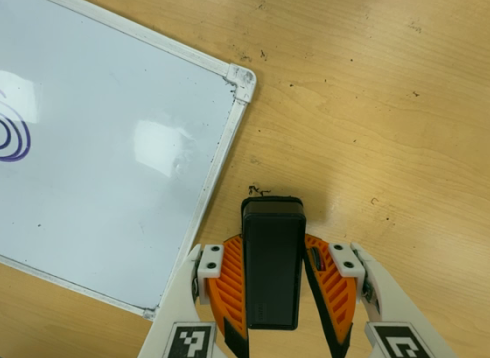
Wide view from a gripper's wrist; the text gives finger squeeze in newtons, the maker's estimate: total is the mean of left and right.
{"total": 3.3, "left": 2.3, "right": 4.4}